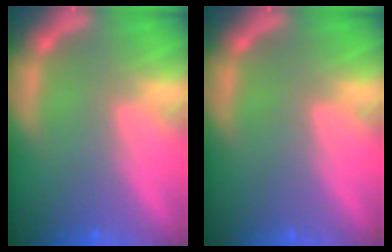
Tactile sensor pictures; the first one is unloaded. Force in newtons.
{"total": 0.0}